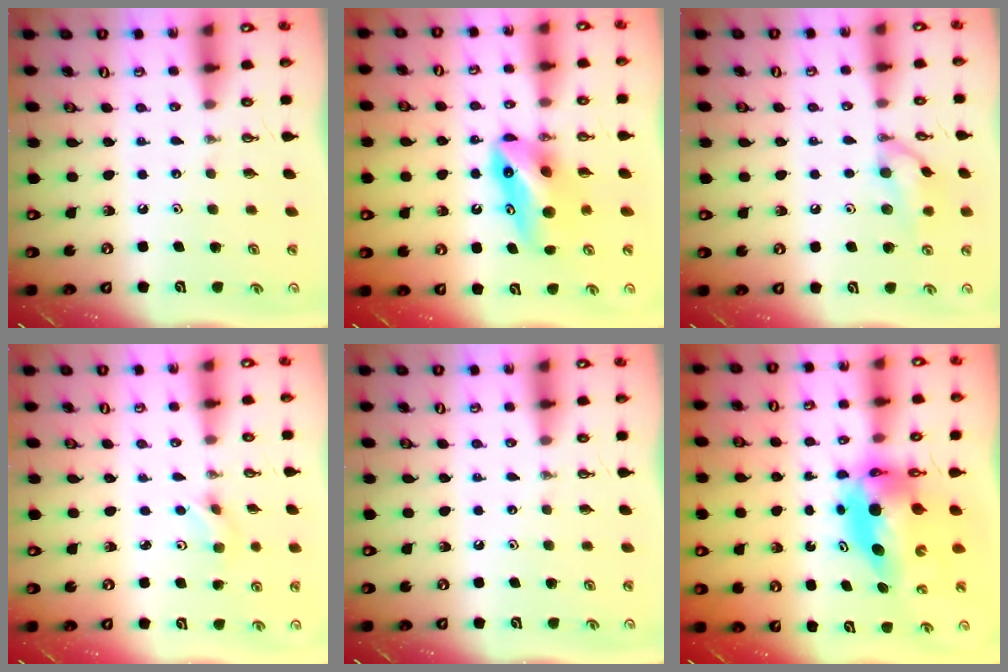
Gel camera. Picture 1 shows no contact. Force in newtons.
{"total": 9.4, "press": 8.7, "slide": 3.6}
{"total": 11.7, "press": 9.6, "slide": 6.6}
{"total": 2.4, "press": 2.4, "slide": 0.1}
{"total": 0.0}
{"total": 8.8, "press": 8.8, "slide": 0.6}